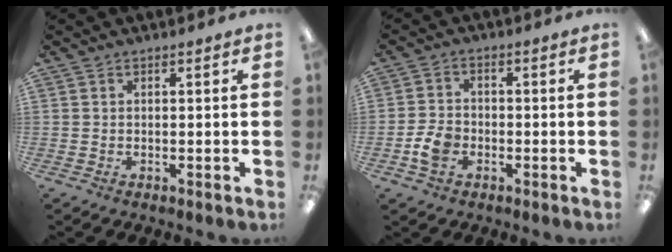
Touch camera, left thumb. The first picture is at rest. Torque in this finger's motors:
{"motor_torque": [-0.26, 0.37, 0.09, -0.07, 0.01]}